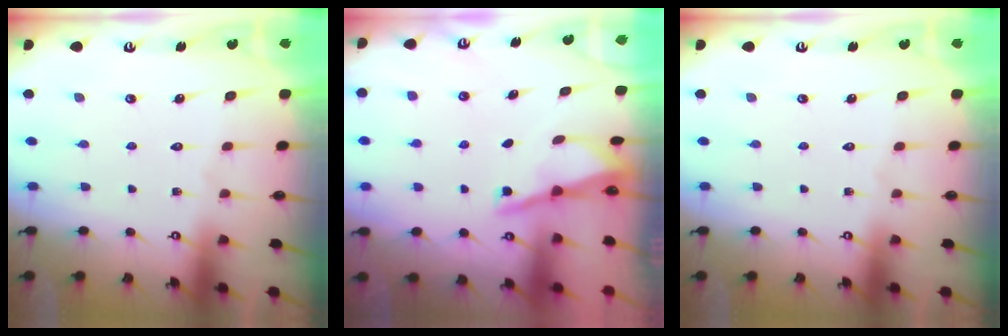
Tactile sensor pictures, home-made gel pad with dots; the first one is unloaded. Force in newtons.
{"total": 2.9, "press": 2.8, "slide": 0.3}
{"total": 0.0}